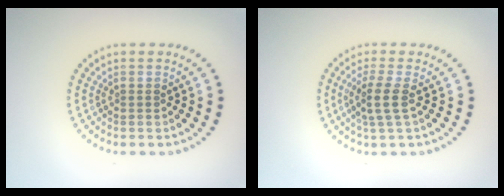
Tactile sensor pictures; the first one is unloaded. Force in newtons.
{"total": 2.3, "press": 1.9, "slide": 1.3}